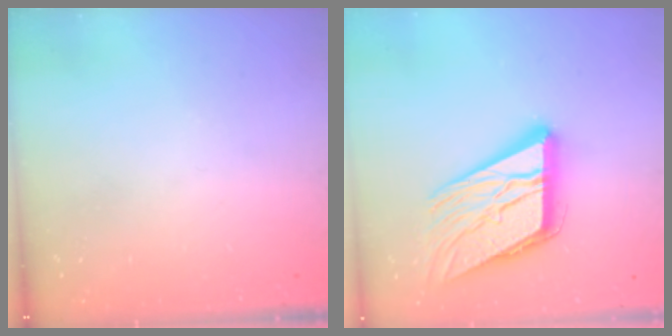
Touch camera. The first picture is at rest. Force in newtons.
{"total": 18.6, "press": 18.4, "slide": 2.2}